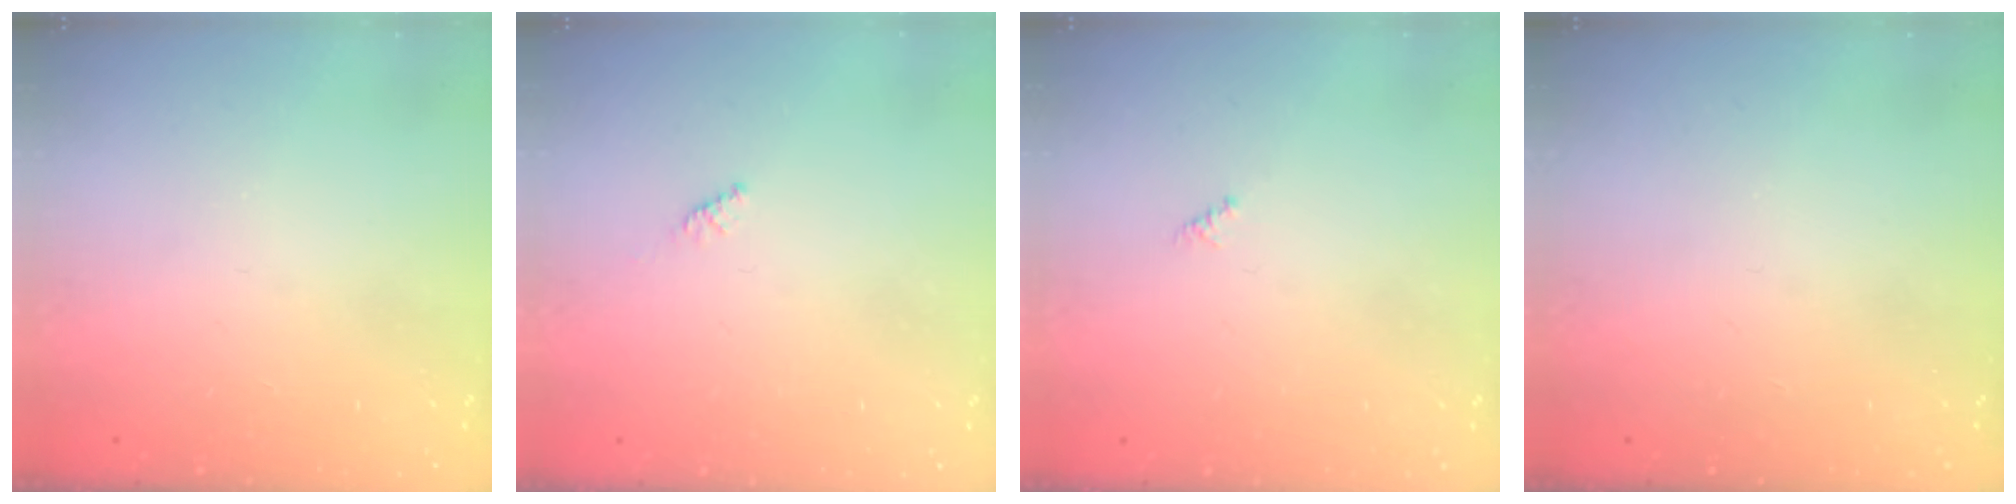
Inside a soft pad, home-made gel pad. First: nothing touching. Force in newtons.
{"total": 1.6, "press": 1.5, "slide": 0.4}
{"total": 0.0}
{"total": 0.0}